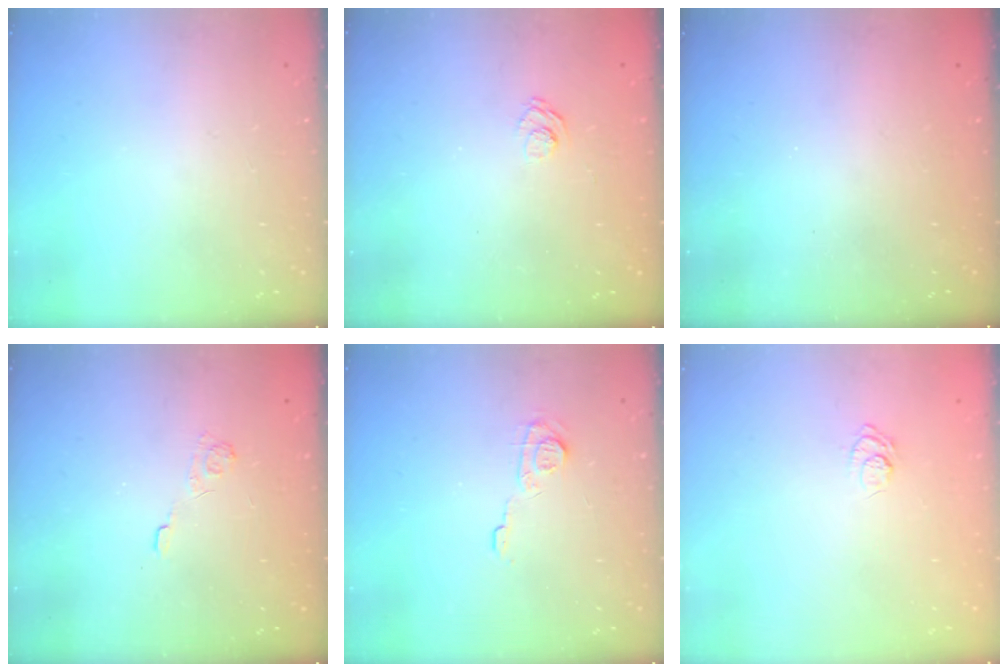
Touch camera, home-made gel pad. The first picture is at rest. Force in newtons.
{"total": 3.7, "press": 3.4, "slide": 1.3}
{"total": 2.4, "press": 2.3, "slide": 0.7}
{"total": 3.5, "press": 3.2, "slide": 1.5}
{"total": 7.5, "press": 7.4, "slide": 1.0}
{"total": 4.6, "press": 4.4, "slide": 1.3}